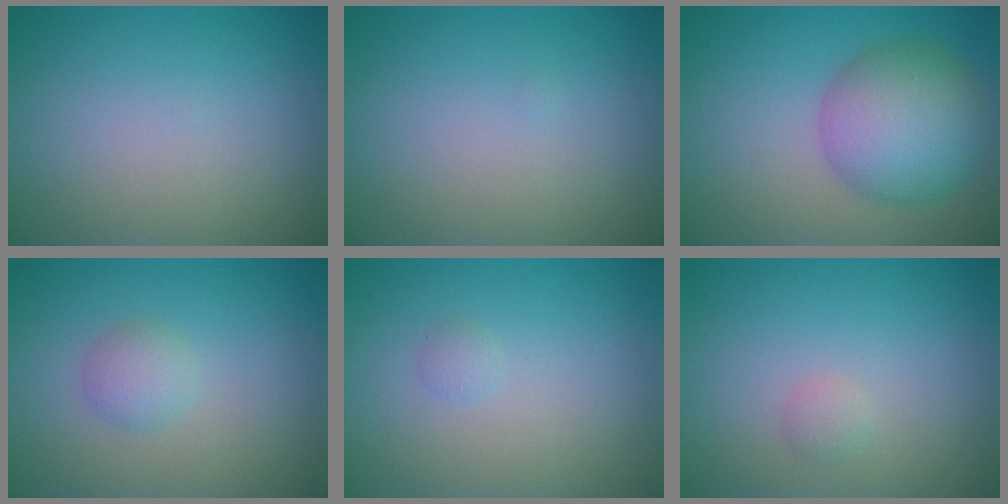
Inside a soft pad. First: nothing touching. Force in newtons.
{"total": 0.0}
{"total": 7.8, "press": 7.8, "slide": 0.2}
{"total": 1.7, "press": 1.7, "slide": 0.1}
{"total": 0.6, "press": 0.6, "slide": 0.1}
{"total": 0.8, "press": 0.8, "slide": 0.0}